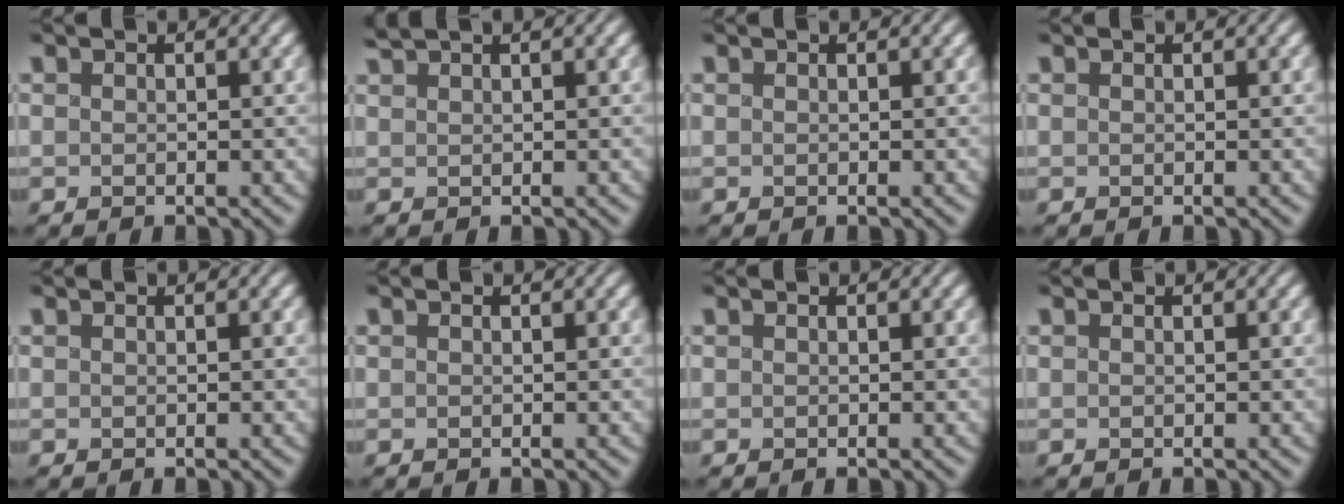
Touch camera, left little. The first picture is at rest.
{"total": 1.2, "force": [1.1, 0.0, 0.5], "torque": [-0.013, 0.011, 0.024]}
{"total": 0.0}
{"total": 0.0}
{"total": 0.0}
{"total": 0.0}
{"total": 0.0}
{"total": 0.0}